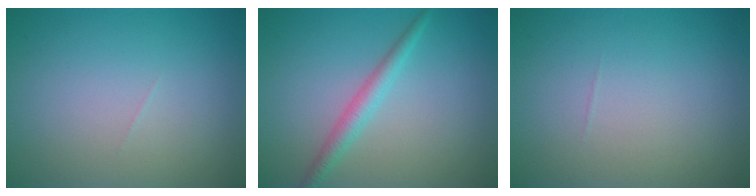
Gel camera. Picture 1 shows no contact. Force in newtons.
{"total": 2.1, "press": 2.1, "slide": 0.1}
{"total": 0.0}